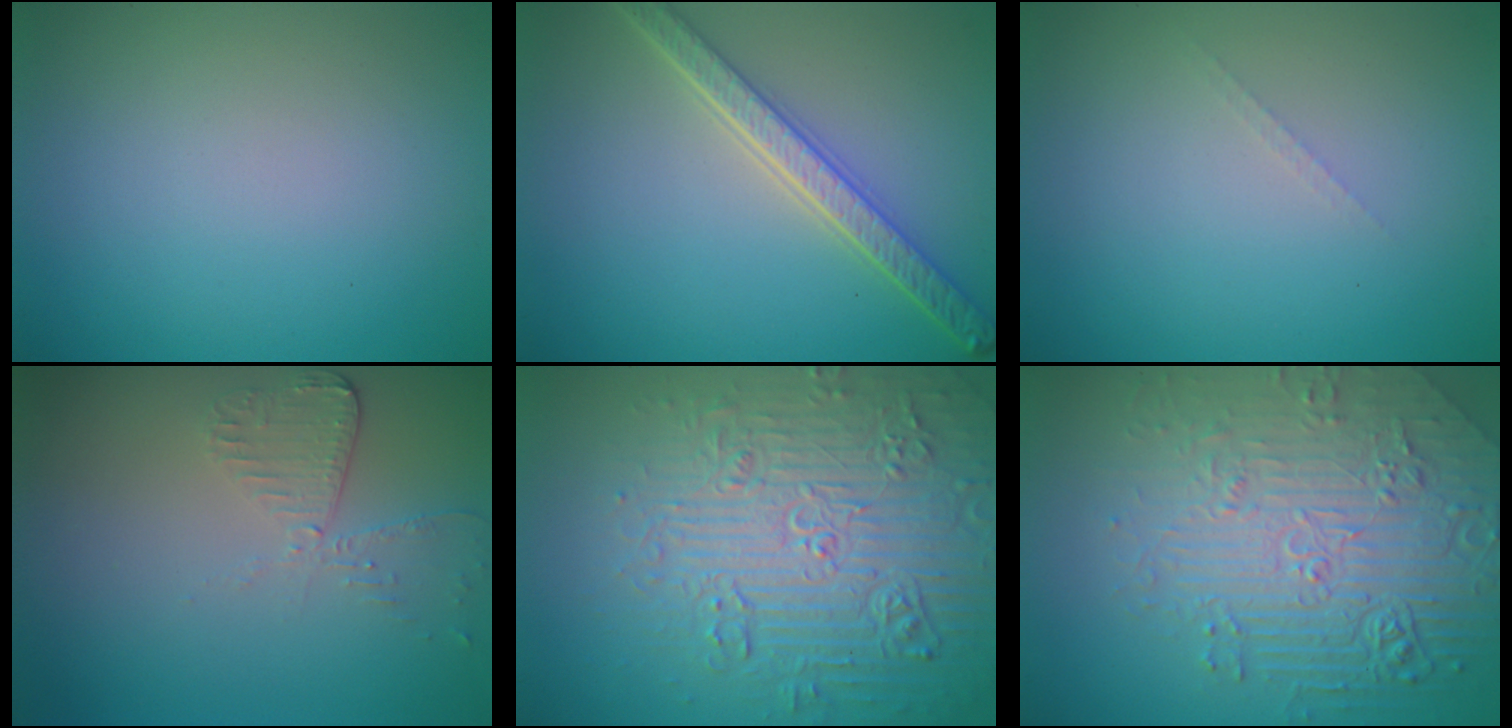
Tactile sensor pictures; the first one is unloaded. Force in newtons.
{"total": 4.9, "press": 3.8, "slide": 3.1}
{"total": 0.6, "press": 0.6, "slide": 0.1}
{"total": 2.5, "press": 2.3, "slide": 1.2}
{"total": 7.8, "press": 7.6, "slide": 1.9}
{"total": 7.6, "press": 6.0, "slide": 4.7}